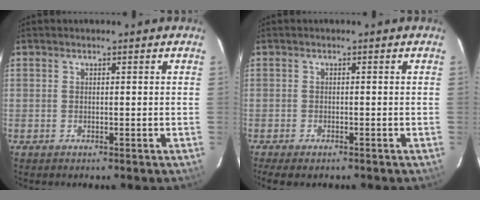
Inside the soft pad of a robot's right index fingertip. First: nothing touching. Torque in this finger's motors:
{"motor_torque": [0.58, -0.68, 0.23, 0.04]}